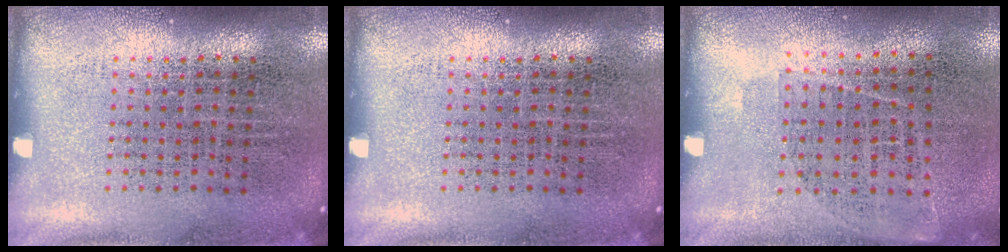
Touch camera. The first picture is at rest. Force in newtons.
{"total": 0.0}
{"total": 1.0, "press": 0.8, "slide": 0.6}